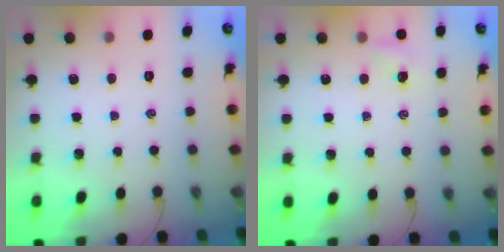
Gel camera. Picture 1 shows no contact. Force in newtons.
{"total": 3.9, "press": 3.7, "slide": 1.2}